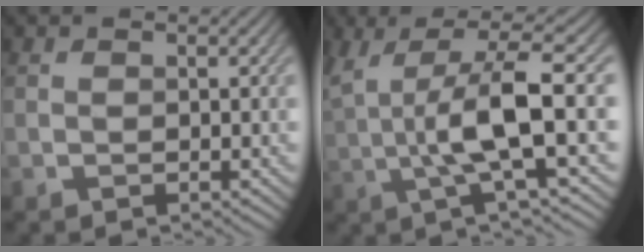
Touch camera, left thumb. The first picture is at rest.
{"total": 8.3, "force": [1.3, 1.6, 8.1], "torque": [-0.147, 0.016, 0.022]}